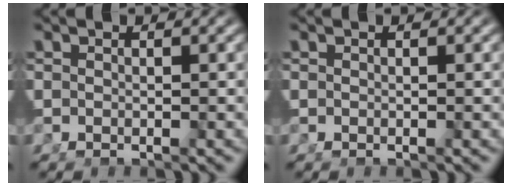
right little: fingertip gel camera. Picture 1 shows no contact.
{"total": 0.0}